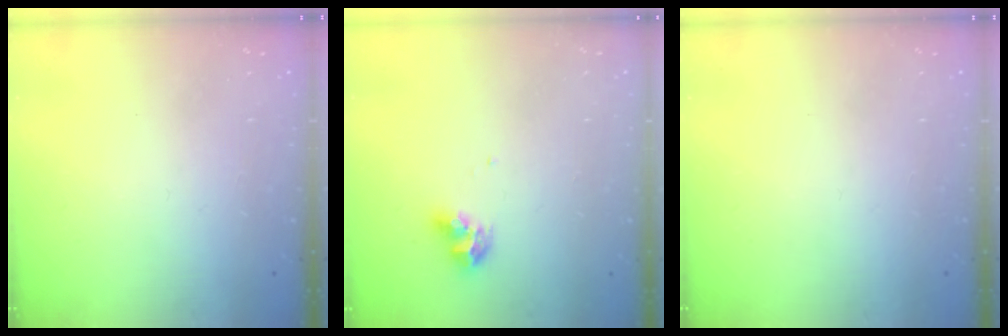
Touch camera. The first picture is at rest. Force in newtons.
{"total": 9.0, "press": 9.0, "slide": 0.9}
{"total": 0.0}